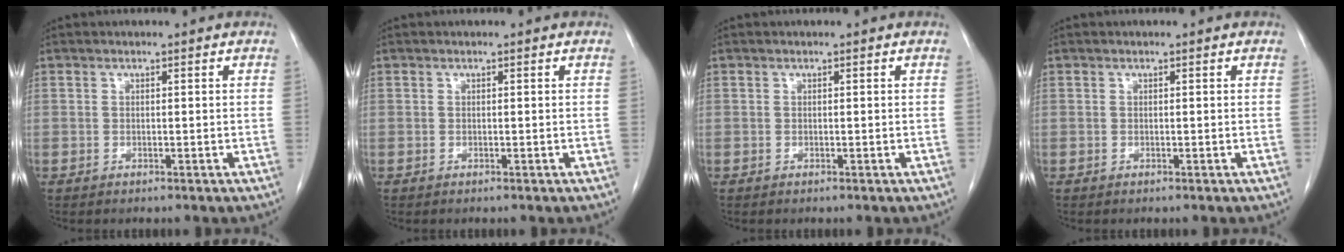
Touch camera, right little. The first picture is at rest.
{"total": 0.0}
{"total": 0.0}
{"total": 0.0}